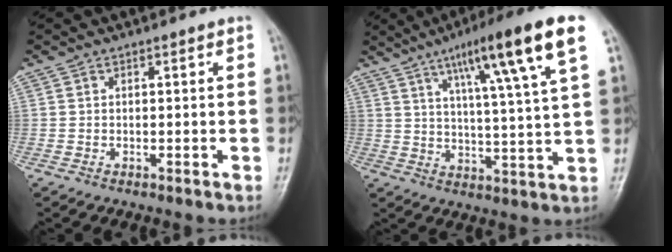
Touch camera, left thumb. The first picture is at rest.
{"total": 17.8, "force": [8.8, 1.8, 15.3], "torque": [-0.230, -0.019, 0.132]}